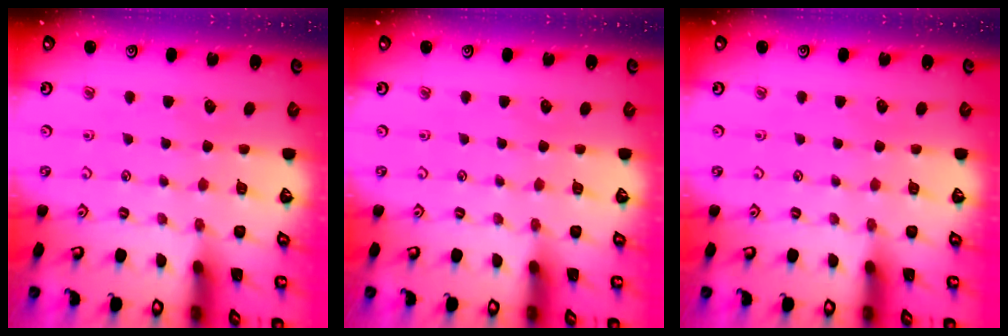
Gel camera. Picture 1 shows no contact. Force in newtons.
{"total": 0.0}
{"total": 0.0}